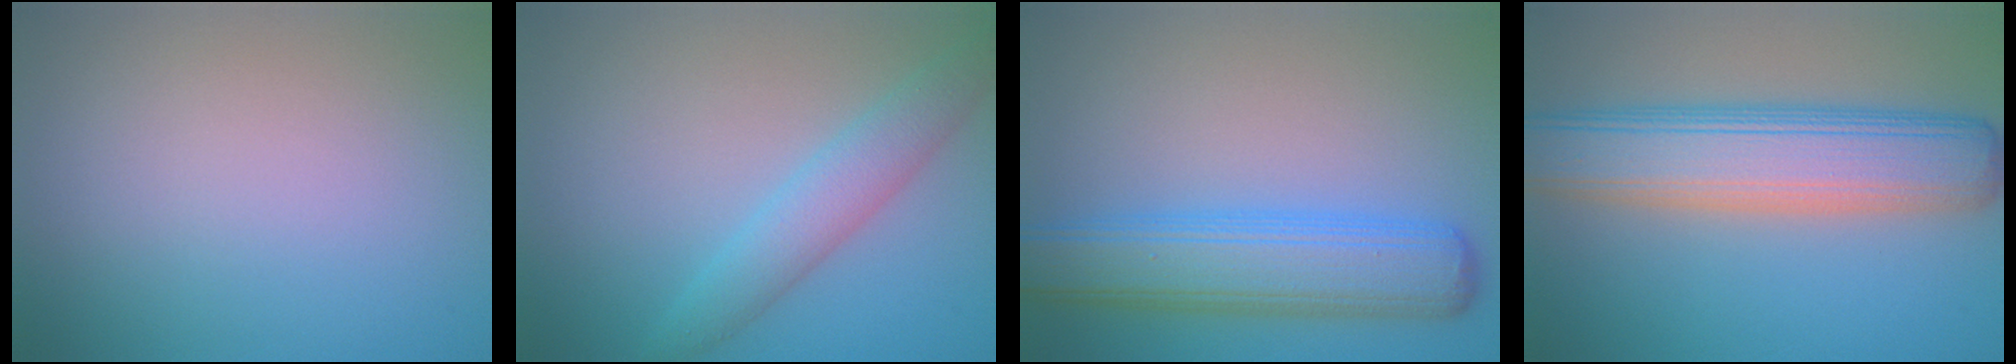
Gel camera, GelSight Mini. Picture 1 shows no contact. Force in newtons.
{"total": 3.5, "press": 3.5, "slide": 0.0}
{"total": 8.9, "press": 8.9, "slide": 0.3}
{"total": 9.4, "press": 9.4, "slide": 0.3}